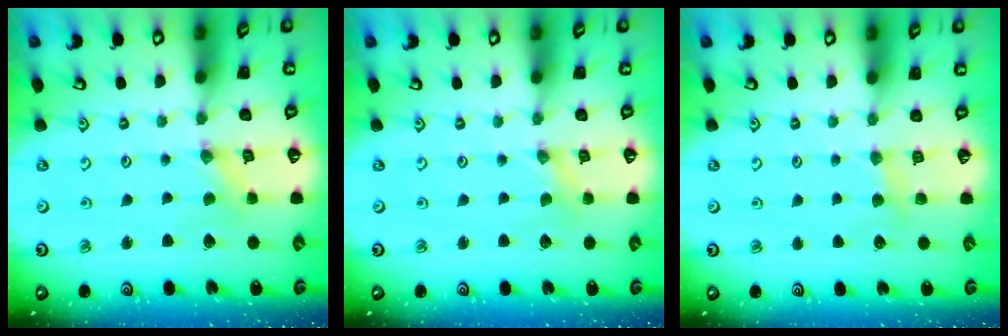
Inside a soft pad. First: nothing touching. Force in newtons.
{"total": 0.0}
{"total": 3.5, "press": 3.4, "slide": 0.6}